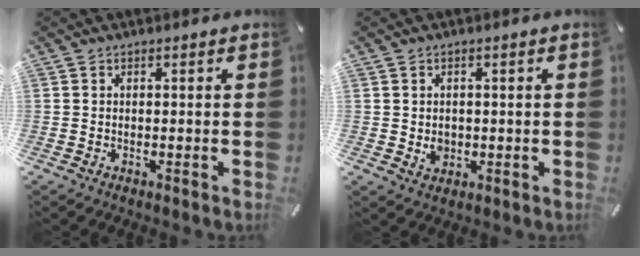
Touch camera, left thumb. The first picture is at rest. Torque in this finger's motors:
{"motor_torque": [-0.01, 0.01, 0.13, 0.08, 0.00]}